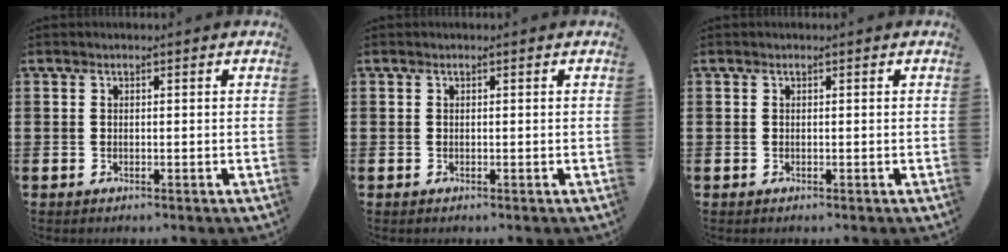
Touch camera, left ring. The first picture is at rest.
{"total": 0.0}
{"total": 0.0}